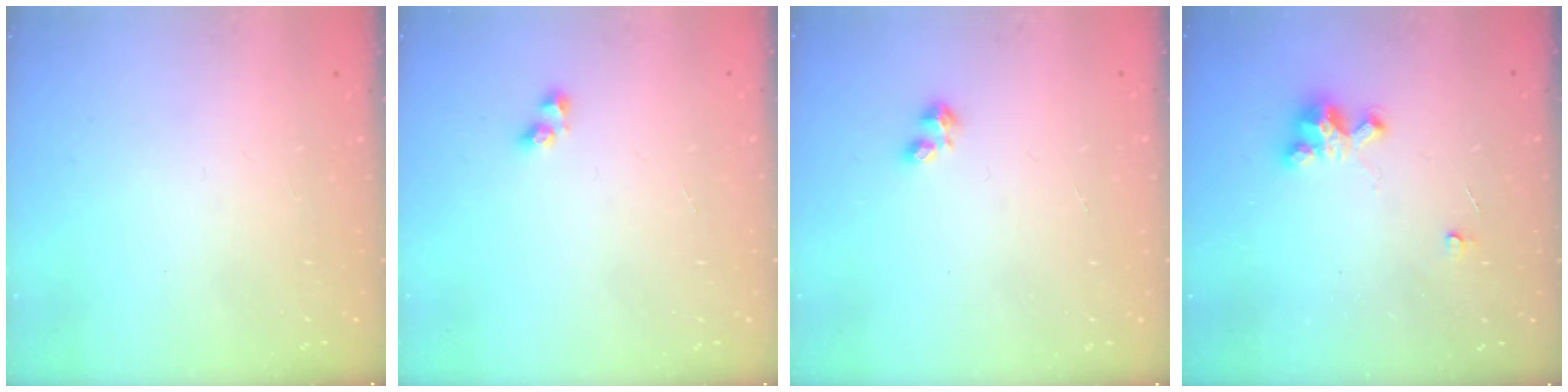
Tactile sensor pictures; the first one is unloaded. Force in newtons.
{"total": 3.3, "press": 3.2, "slide": 0.7}
{"total": 2.0, "press": 2.0, "slide": 0.4}
{"total": 3.9, "press": 3.9, "slide": 0.1}